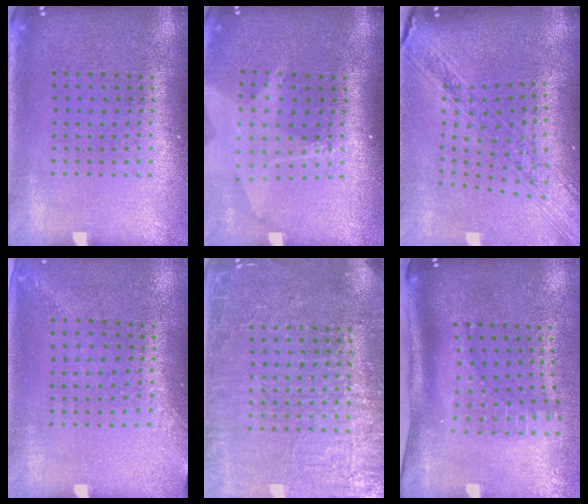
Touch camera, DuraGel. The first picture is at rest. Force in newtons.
{"total": 1.7, "press": 1.5, "slide": 0.9}
{"total": 1.9, "press": 1.7, "slide": 0.9}
{"total": 1.3, "press": 1.0, "slide": 0.8}
{"total": 4.1, "press": 3.9, "slide": 1.1}
{"total": 2.3, "press": 1.6, "slide": 1.7}